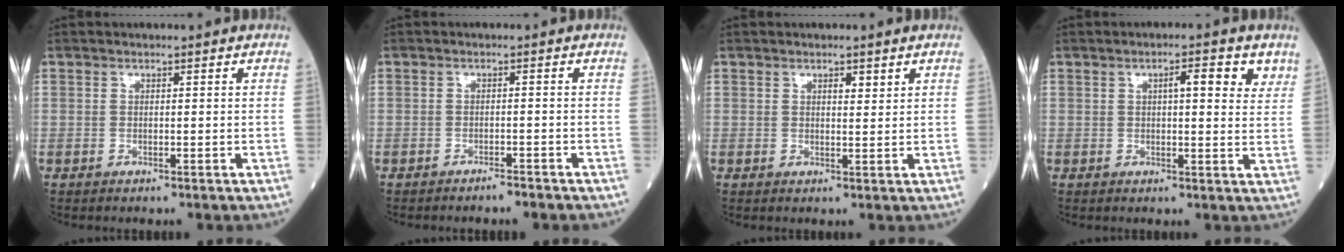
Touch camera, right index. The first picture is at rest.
{"total": 1.9, "force": [-1.7, 0.2, 0.8], "torque": [-0.014, -0.002, -0.022]}
{"total": 1.5, "force": [1.0, 0.4, 1.0], "torque": [-0.017, -0.002, 0.016]}
{"total": 5.3, "force": [2.6, 1.3, 4.4], "torque": [-0.058, 0.005, 0.031]}